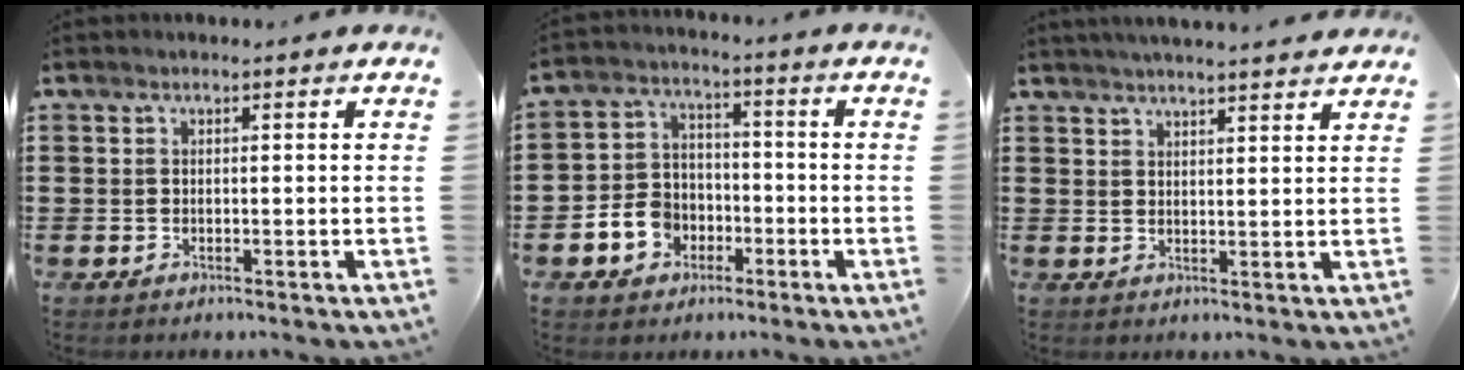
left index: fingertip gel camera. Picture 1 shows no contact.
{"total": 6.0, "force": [-2.7, 5.0, 1.7], "torque": [-0.054, 0.016, -0.052]}
{"total": 3.1, "force": [3.1, -0.4, 0.5], "torque": [-0.018, -0.010, 0.055]}